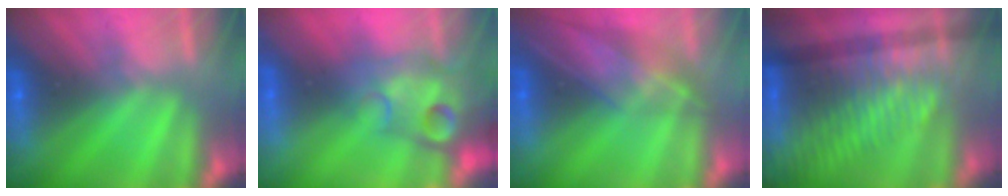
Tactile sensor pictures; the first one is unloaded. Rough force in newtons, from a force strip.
{"total": 7.2}
{"total": 4.0}
{"total": 3.3}